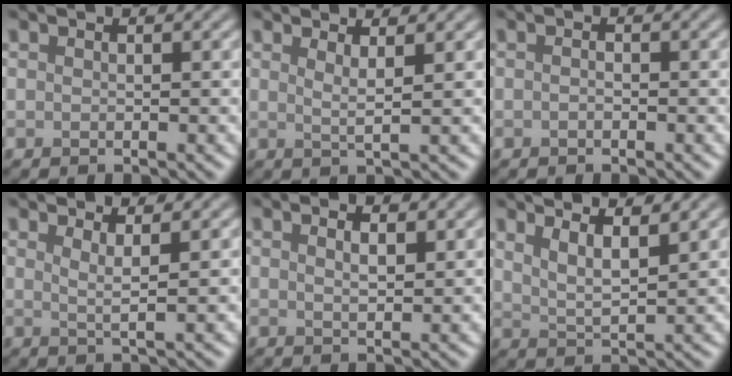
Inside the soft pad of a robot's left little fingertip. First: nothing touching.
{"total": 1.9, "force": [1.1, 0.4, 1.5], "torque": [-0.021, -0.003, 0.013]}
{"total": 0.6, "force": [-0.3, 0.3, 0.4], "torque": [-0.008, 0.001, -0.005]}
{"total": 2.0, "force": [1.1, 0.4, 1.7], "torque": [-0.025, -0.003, 0.013]}
{"total": 2.3, "force": [1.3, 0.8, 1.7], "torque": [-0.019, -0.003, 0.021]}
{"total": 4.4, "force": [3.2, 1.2, 2.8], "torque": [-0.044, 0.011, 0.046]}